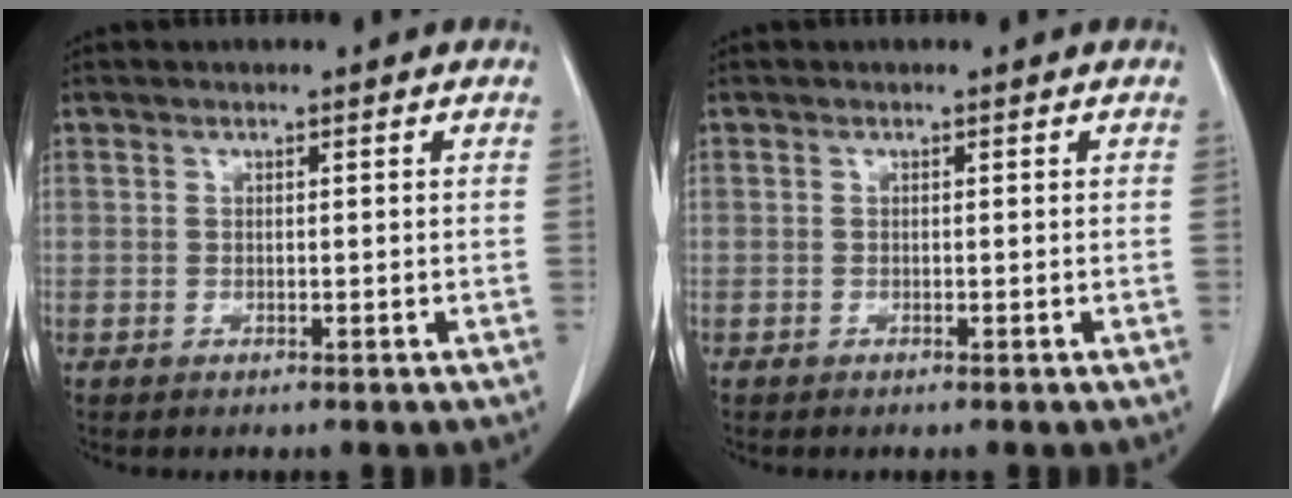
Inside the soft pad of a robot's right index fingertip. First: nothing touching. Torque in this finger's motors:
{"motor_torque": [0.03, -0.04, -0.02, 0.01]}